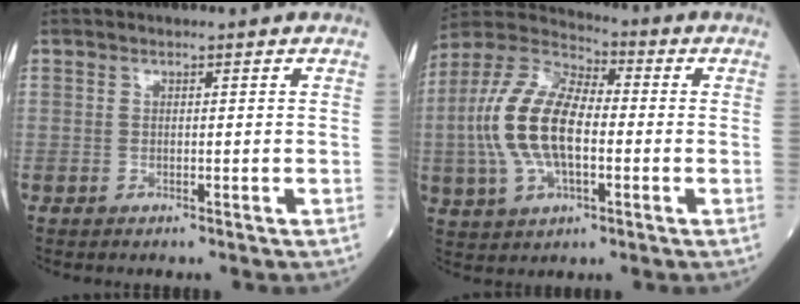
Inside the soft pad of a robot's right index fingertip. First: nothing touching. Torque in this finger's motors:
{"motor_torque": [1.71, -0.43, 1.05, 0.21]}